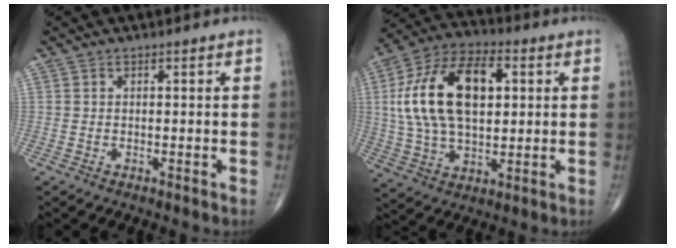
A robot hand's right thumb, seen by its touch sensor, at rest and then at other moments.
{"total": 20.7, "force": [3.8, 11.5, 16.8], "torque": [-0.305, 0.015, 0.064]}